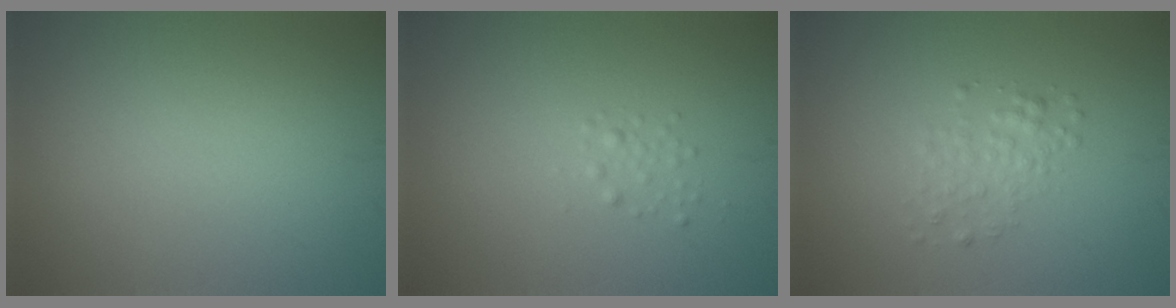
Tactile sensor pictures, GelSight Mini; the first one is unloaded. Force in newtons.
{"total": 0.9, "press": 0.9, "slide": 0.0}
{"total": 1.8, "press": 1.8, "slide": 0.1}